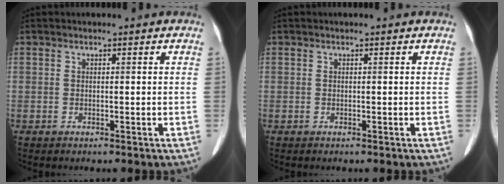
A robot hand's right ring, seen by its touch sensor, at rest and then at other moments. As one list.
[{"total": 0.0}]